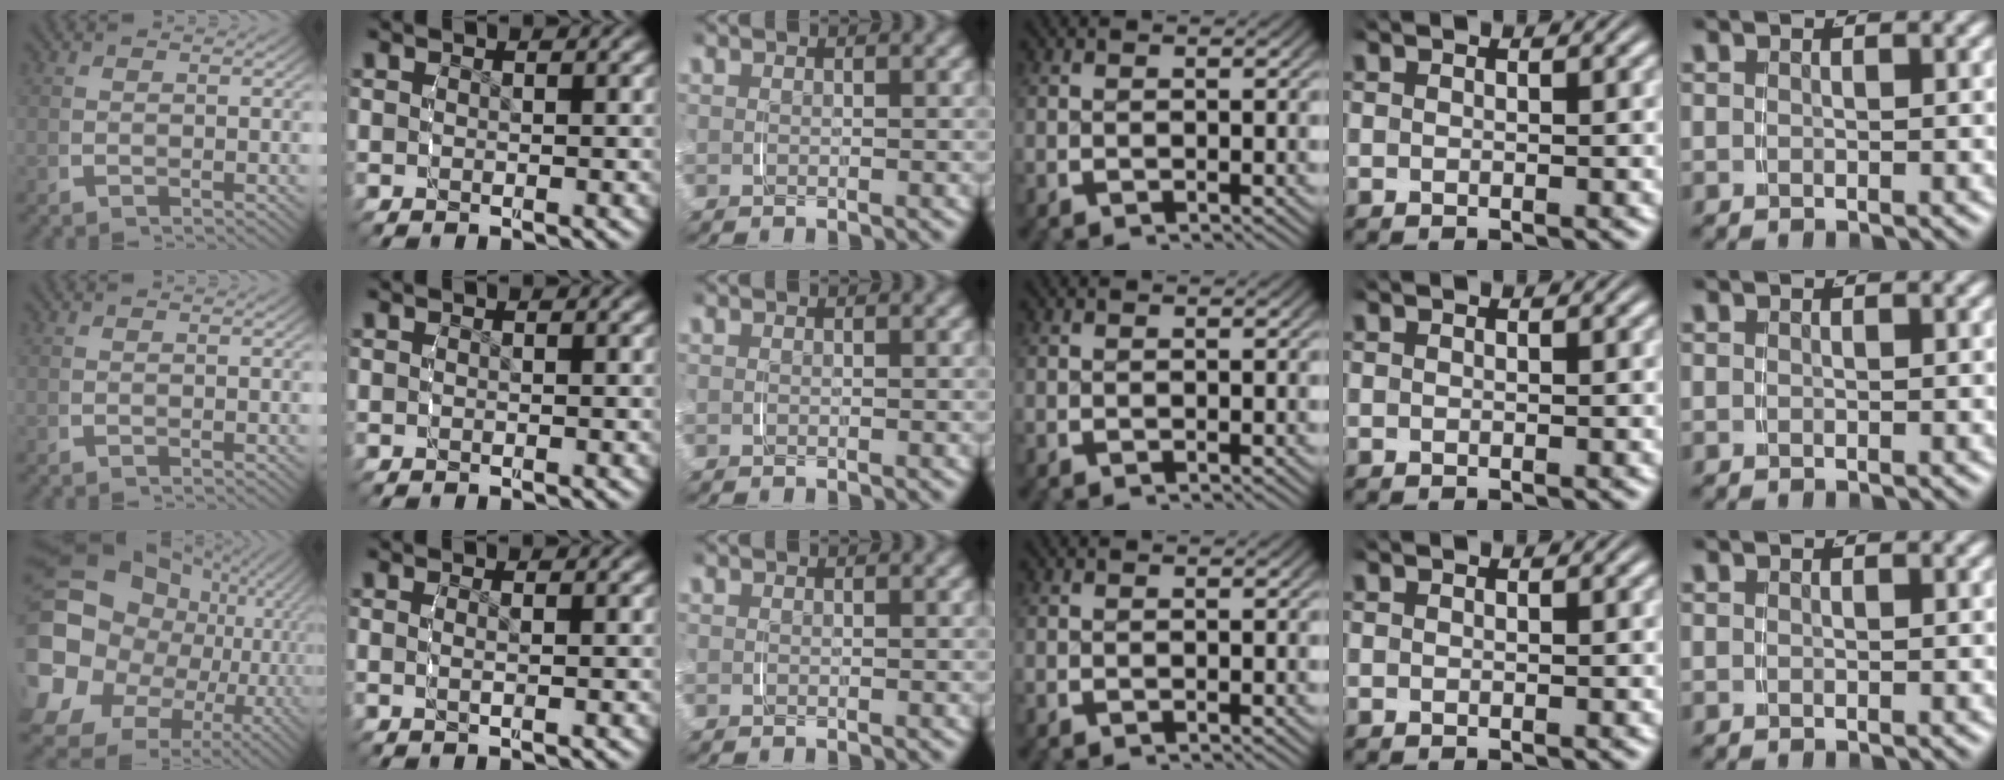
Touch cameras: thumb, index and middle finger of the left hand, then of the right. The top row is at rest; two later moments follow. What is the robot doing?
{"motion": "grasp_and_lifting", "object": "napkin"}